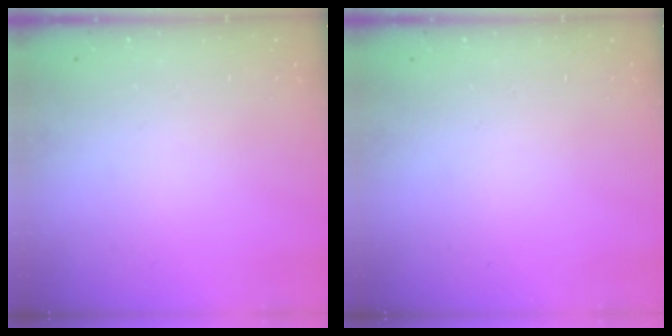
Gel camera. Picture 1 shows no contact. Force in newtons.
{"total": 0.0}